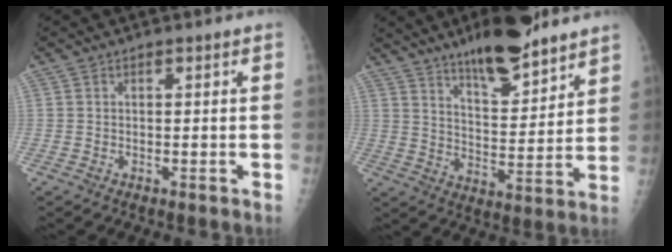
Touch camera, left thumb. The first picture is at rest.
{"total": 14.7, "force": [11.0, 4.3, 8.8], "torque": [-0.108, -0.072, 0.179]}